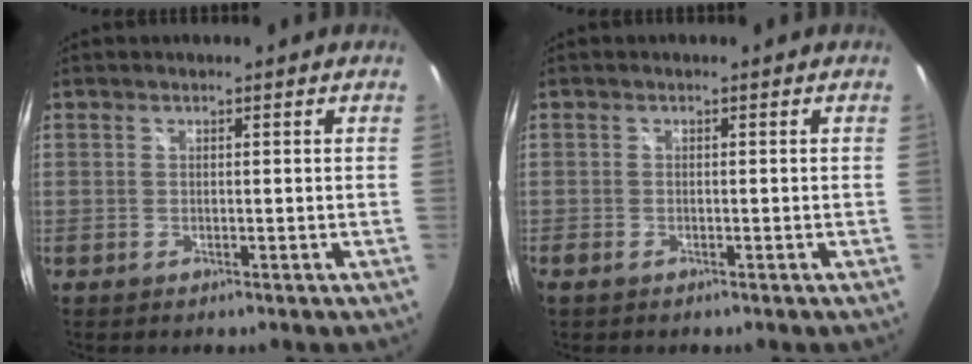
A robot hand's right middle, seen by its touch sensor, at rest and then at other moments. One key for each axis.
{"total": 1.5, "fx": -1.0, "fy": 0.9, "fz": 0.6, "tx": -0.015, "ty": -0.005, "tz": -0.021}